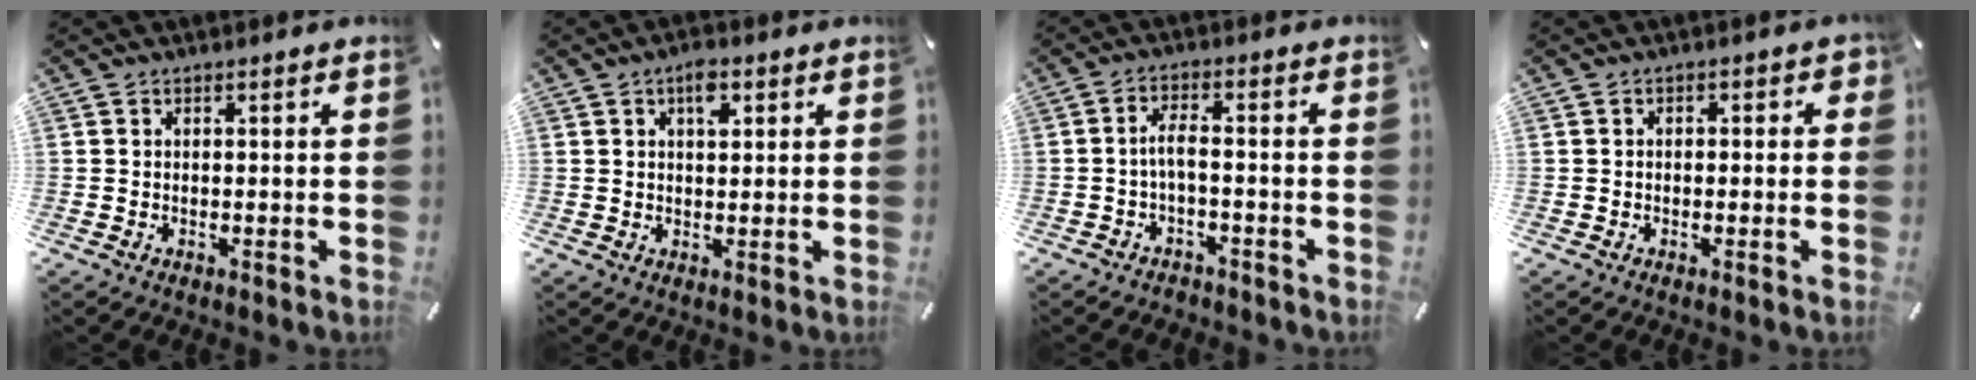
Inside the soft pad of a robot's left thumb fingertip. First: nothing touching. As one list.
[{"total": 4.4, "force": [2.0, 2.2, 3.2], "torque": [-0.046, -0.002, 0.028]}, {"total": 3.9, "force": [-1.4, 1.6, 3.3], "torque": [-0.074, 0.010, -0.033]}, {"total": 1.6, "force": [-0.6, 1.0, 1.1], "torque": [-0.019, 0.007, -0.012]}]